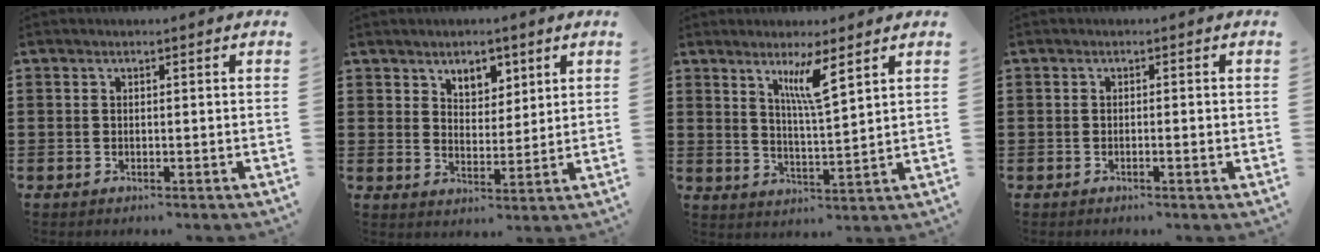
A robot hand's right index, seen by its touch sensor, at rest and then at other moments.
{"total": 4.5, "force": [3.3, 2.8, 1.3], "torque": [-0.023, -0.001, 0.058]}
{"total": 5.7, "force": [3.5, 0.4, 4.5], "torque": [-0.082, -0.005, 0.055]}
{"total": 0.8, "force": [-0.3, 0.0, 0.7], "torque": [-0.012, -0.004, -0.006]}